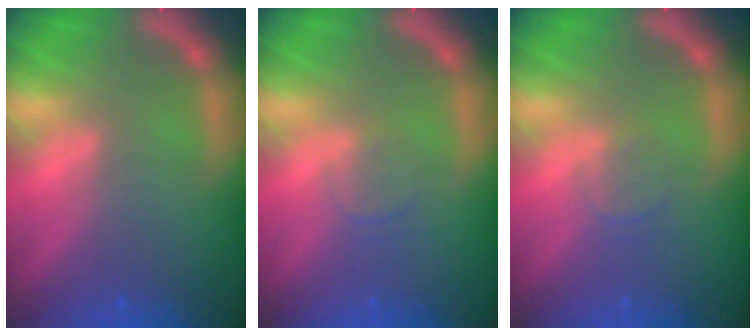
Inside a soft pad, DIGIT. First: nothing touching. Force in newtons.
{"total": 1.4}
{"total": 1.4}